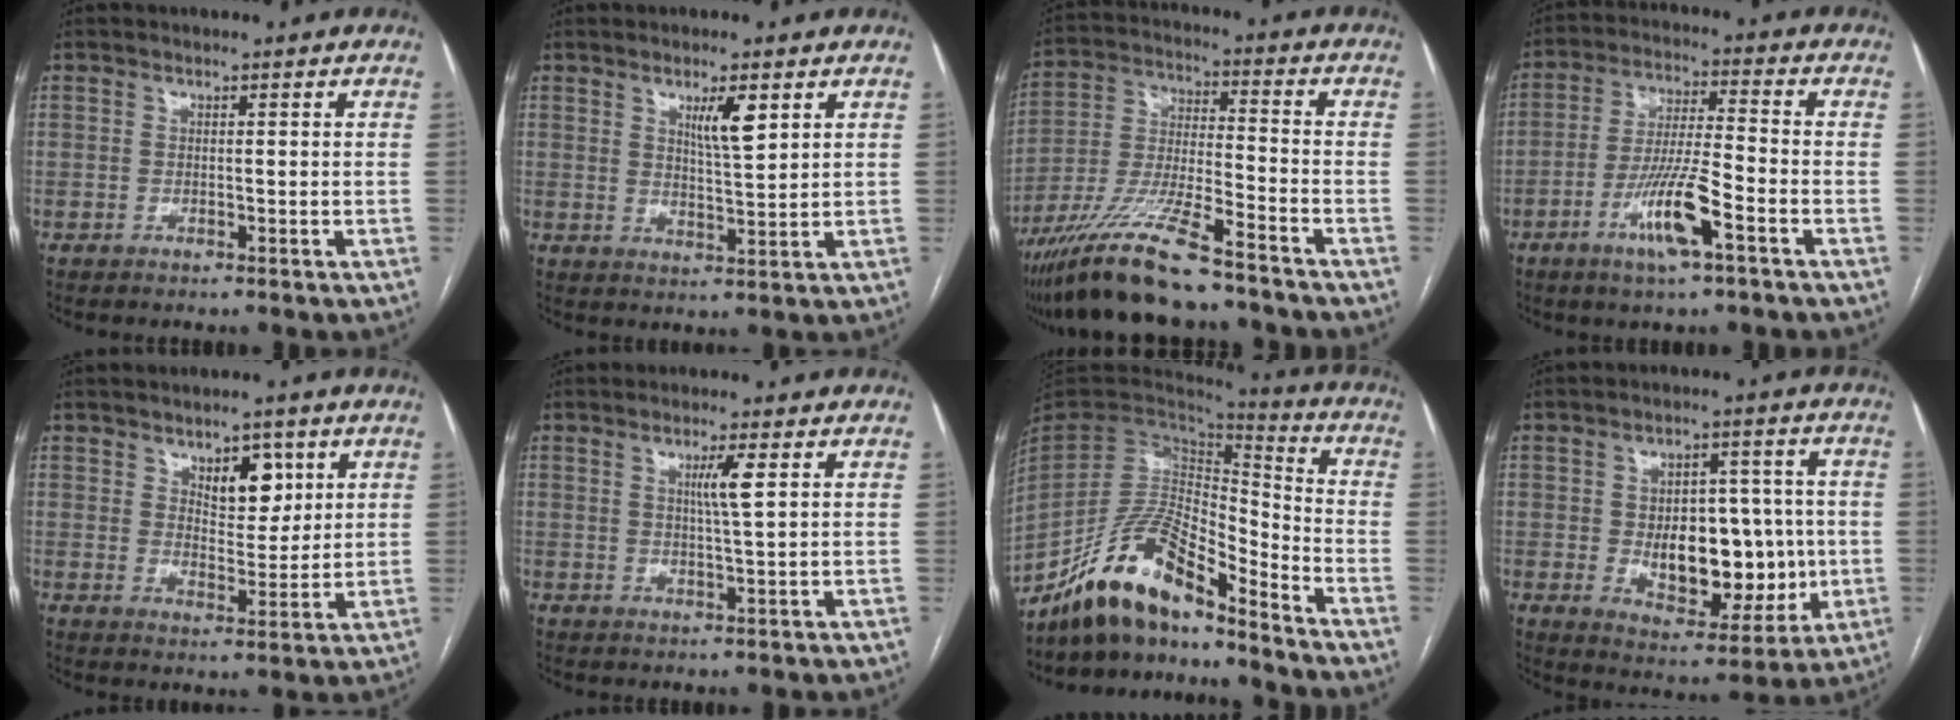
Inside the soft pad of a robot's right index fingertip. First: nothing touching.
{"total": 4.8, "force": [2.4, 0.6, 4.1], "torque": [-0.072, -0.004, 0.044]}
{"total": 15.0, "force": [-11.6, 1.3, 9.4], "torque": [-0.194, -0.025, -0.212]}
{"total": 10.1, "force": [-4.7, 0.9, 8.8], "torque": [-0.170, -0.006, -0.087]}
{"total": 6.5, "force": [3.2, 3.3, 4.6], "torque": [-0.066, 0.001, 0.053]}
{"total": 3.6, "force": [1.2, -0.3, 3.4], "torque": [-0.061, -0.004, 0.020]}
{"total": 14.8, "force": [-12.2, 3.5, 7.7], "torque": [-0.143, 0.023, -0.226]}
{"total": 13.9, "force": [-0.9, 7.8, 11.5], "torque": [-0.164, 0.012, 0.003]}